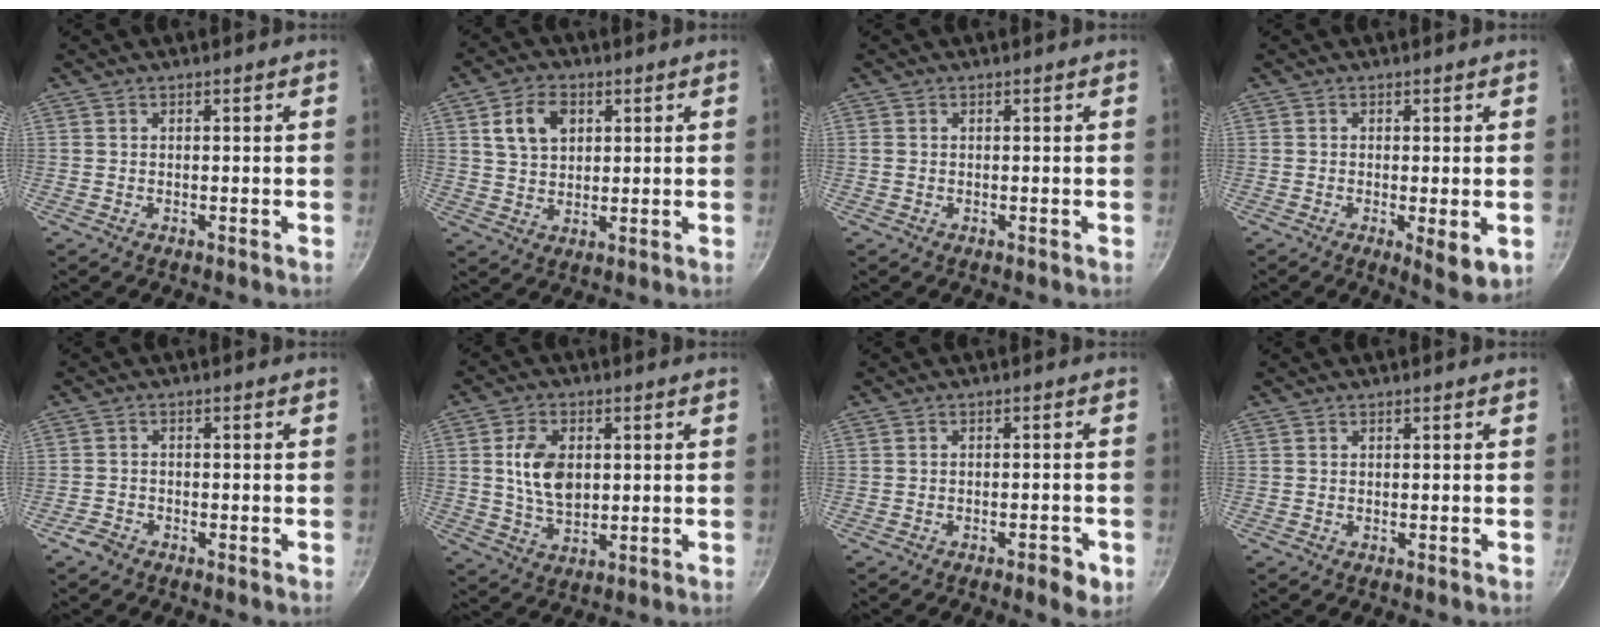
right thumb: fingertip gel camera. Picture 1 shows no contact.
{"total": 8.2, "force": [2.9, 5.6, 5.2], "torque": [-0.075, -0.006, 0.054]}
{"total": 0.6, "force": [0.0, 0.5, 0.3], "torque": [-0.007, 0.000, 0.001]}
{"total": 5.3, "force": [-1.2, 1.6, 5.0], "torque": [-0.077, -0.016, -0.018]}
{"total": 2.1, "force": [-1.7, 1.1, 0.7], "torque": [-0.016, 0.004, -0.033]}
{"total": 9.5, "force": [1.4, 6.1, 7.2], "torque": [-0.121, -0.009, 0.033]}
{"total": 3.8, "force": [-1.9, 1.3, 3.0], "torque": [-0.036, 0.007, -0.026]}
{"total": 0.0}